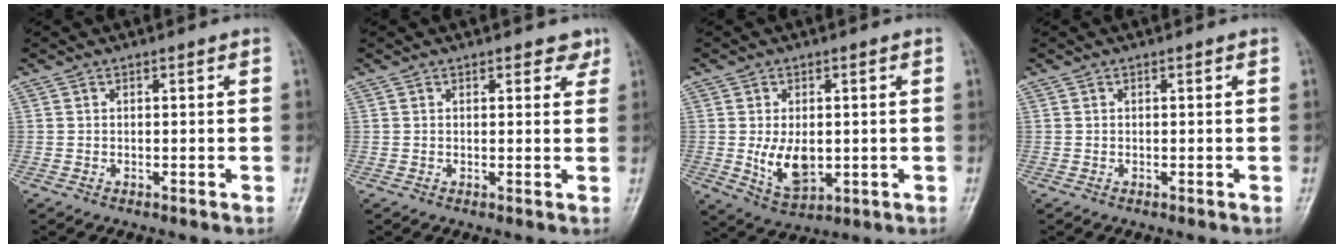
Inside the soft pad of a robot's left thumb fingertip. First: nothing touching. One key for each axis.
{"total": 2.6, "fx": 1.8, "fy": 1.4, "fz": 1.3, "tx": 0.007, "ty": -0.007, "tz": 0.020}
{"total": 7.5, "fx": -0.5, "fy": 4.6, "fz": 5.9, "tx": -0.088, "ty": -0.014, "tz": 0.005}
{"total": 0.0}